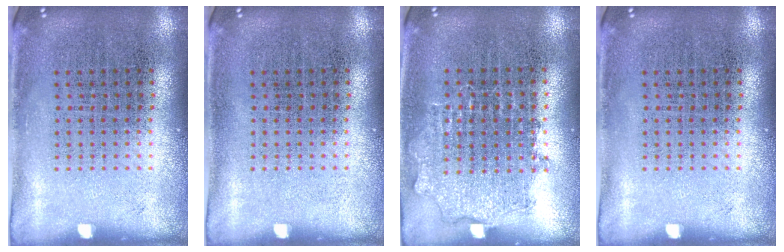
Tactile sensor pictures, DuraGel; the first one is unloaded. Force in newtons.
{"total": 0.0}
{"total": 0.9, "press": 0.9, "slide": 0.2}
{"total": 0.0}